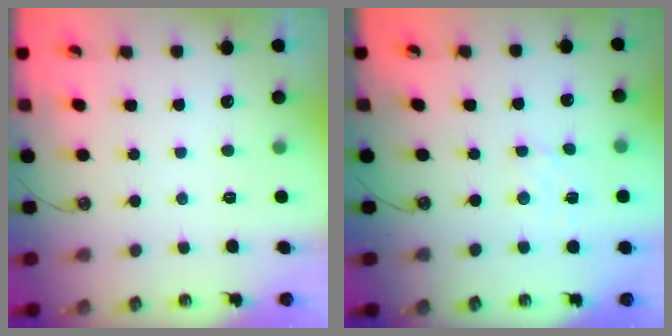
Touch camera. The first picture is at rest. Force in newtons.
{"total": 2.8, "press": 2.8, "slide": 0.4}